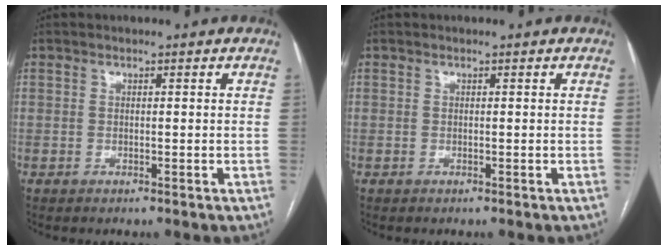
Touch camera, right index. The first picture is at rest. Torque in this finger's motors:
{"motor_torque": [0.00, 0.00, 0.00, 0.00]}